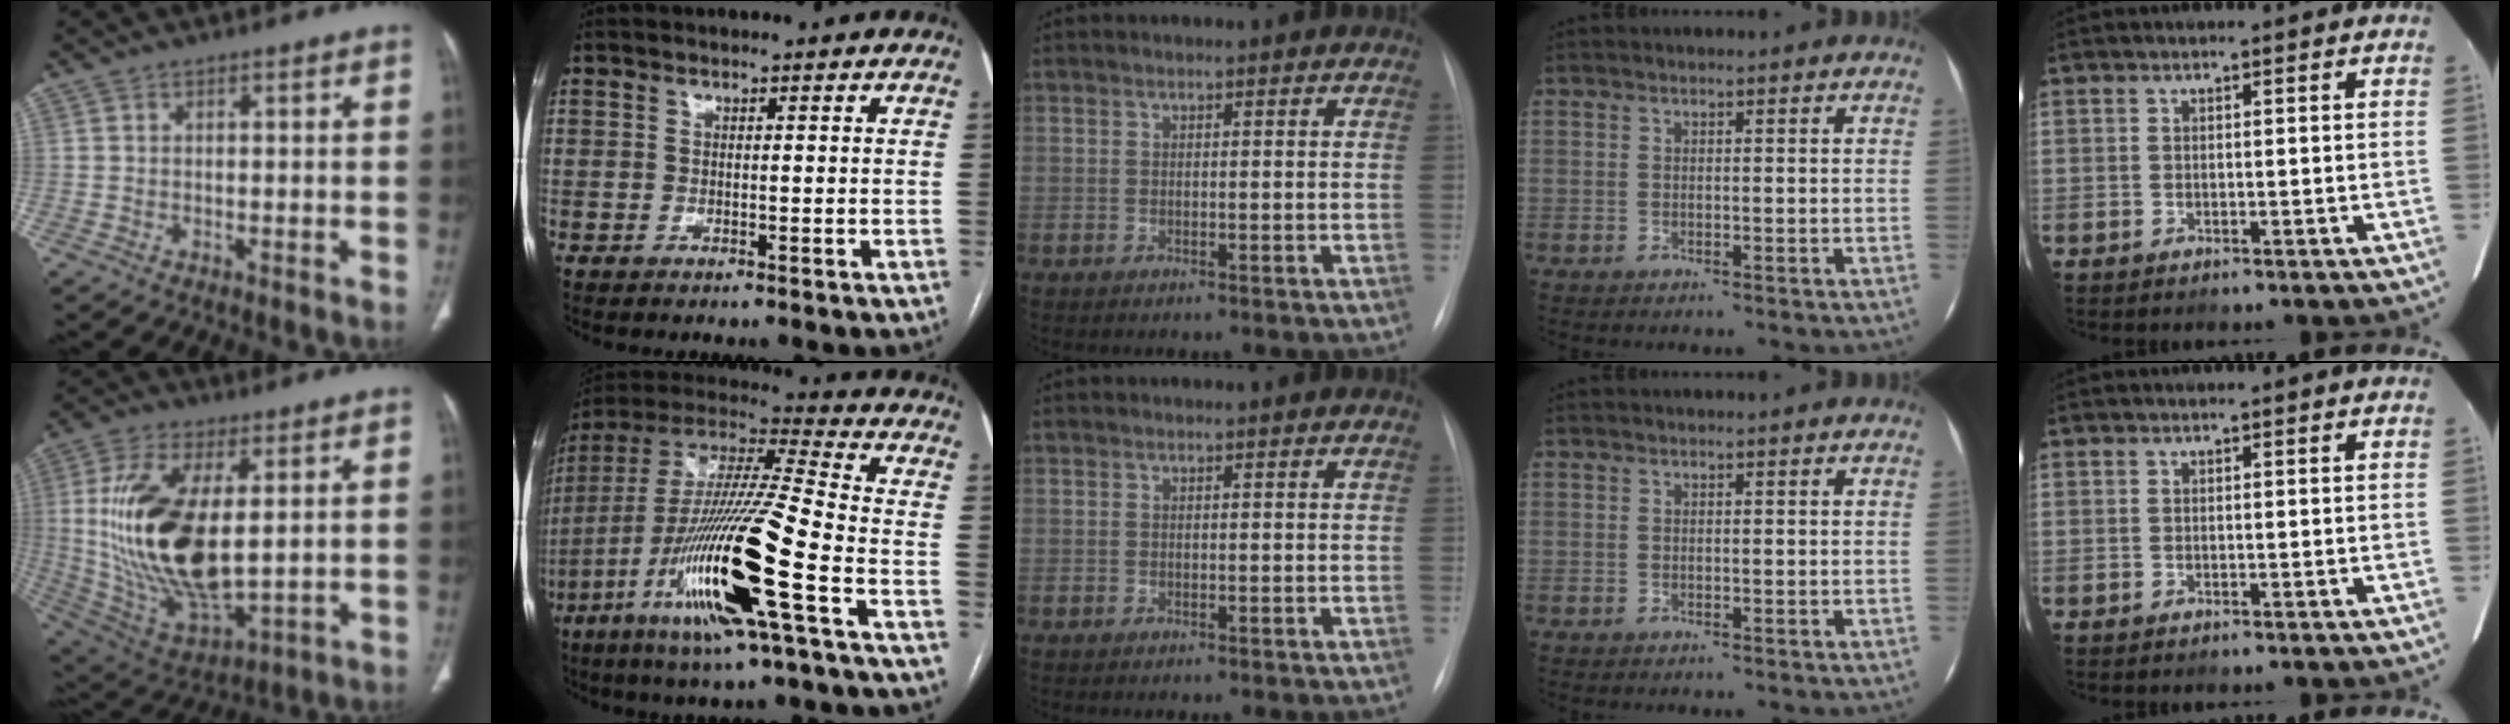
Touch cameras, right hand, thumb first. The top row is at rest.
{"thumb": {"total": 22.3, "force": [2.3, 10.3, 19.6], "torque": [-0.390, -0.022, 0.059]}, "index": {"total": 22.2, "force": [-8.3, 0.5, 20.6], "torque": [-0.423, -0.029, -0.160]}}